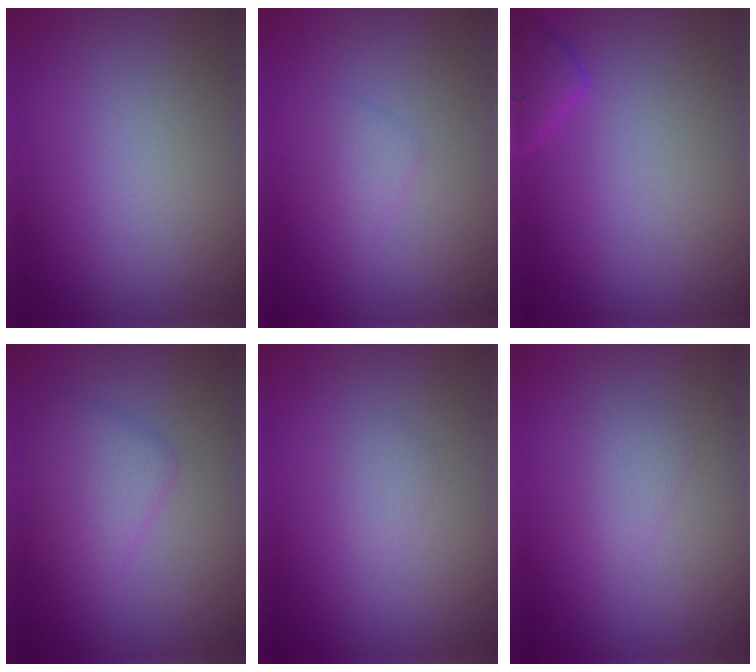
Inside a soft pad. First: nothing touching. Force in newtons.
{"total": 1.1, "press": 1.1, "slide": 0.0}
{"total": 1.8, "press": 1.8, "slide": 0.1}
{"total": 2.8, "press": 2.8, "slide": 0.2}
{"total": 0.7, "press": 0.7, "slide": 0.1}
{"total": 1.3, "press": 1.3, "slide": 0.0}